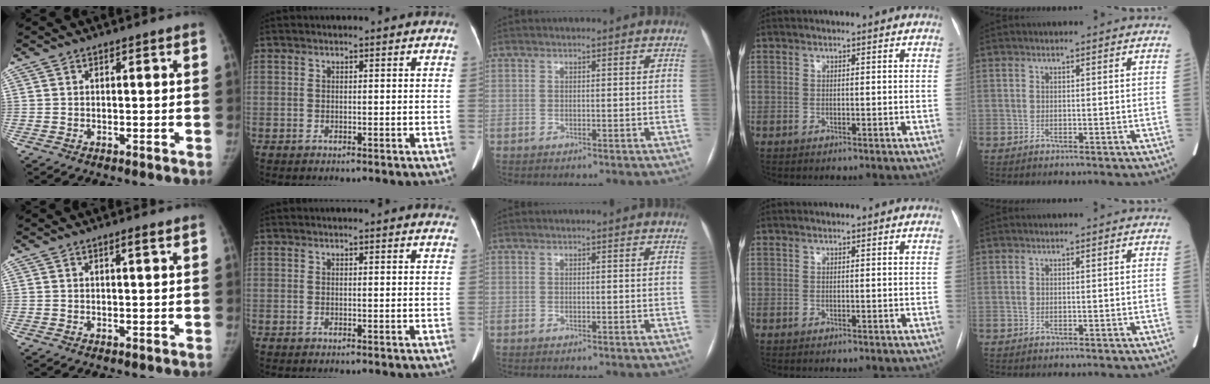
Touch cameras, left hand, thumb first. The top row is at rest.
{"thumb": {"total": 1.3, "force": [0.7, 0.0, 1.0], "torque": [-0.016, -0.003, 0.013]}, "index": {"total": 2.7, "force": [2.7, 0.4, 0.4], "torque": [-0.006, -0.004, 0.011]}}